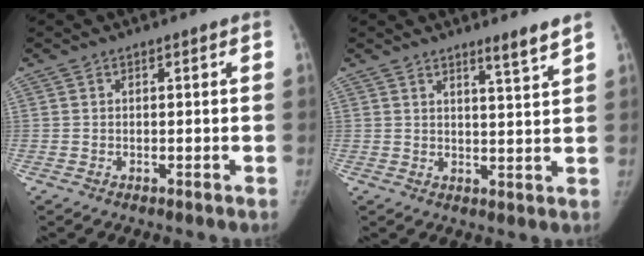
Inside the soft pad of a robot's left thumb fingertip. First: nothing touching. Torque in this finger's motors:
{"motor_torque": [0.42, -0.06, 0.12, -0.42, 0.16]}